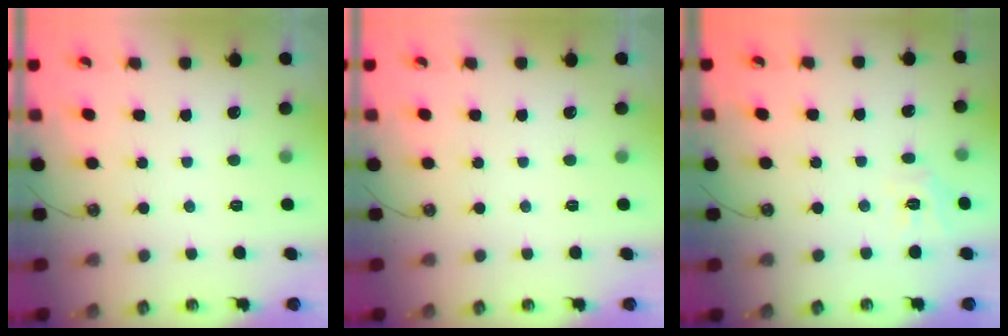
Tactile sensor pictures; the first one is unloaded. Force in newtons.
{"total": 0.0}
{"total": 5.6, "press": 5.6, "slide": 0.0}